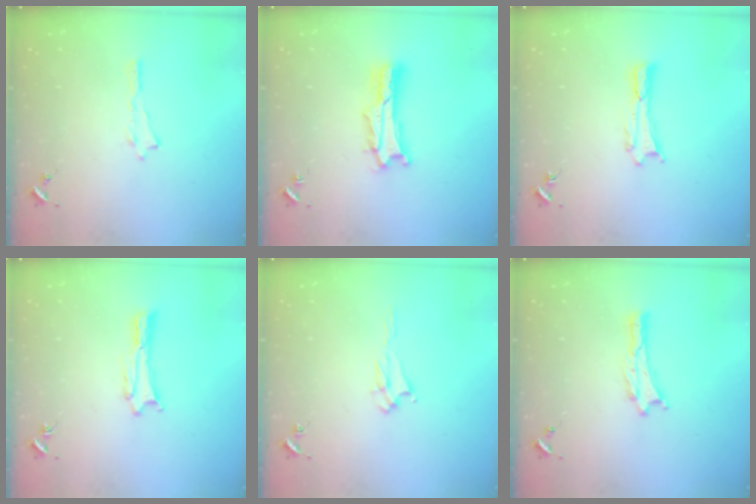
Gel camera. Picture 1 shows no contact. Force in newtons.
{"total": 2.1, "press": 2.1, "slide": 0.3}
{"total": 0.0}
{"total": 0.0}
{"total": 3.1, "press": 3.1, "slide": 0.5}
{"total": 0.0}